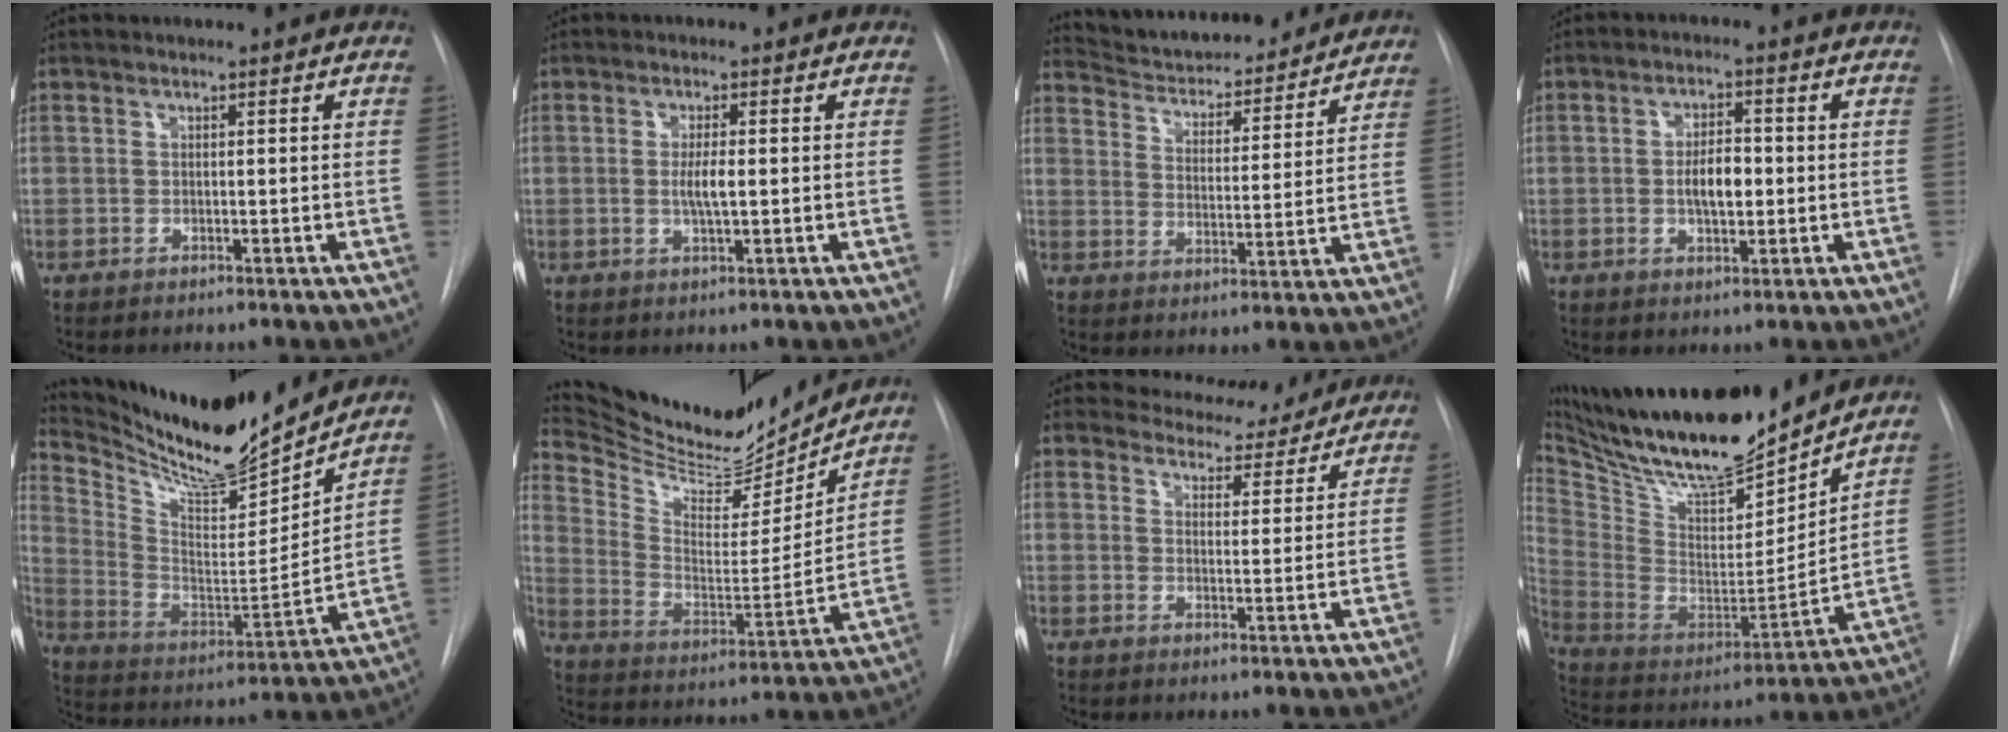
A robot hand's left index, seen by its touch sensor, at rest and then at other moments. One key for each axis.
{"total": 3.1, "fx": -0.2, "fy": 0.4, "fz": 3.0, "tx": -0.057, "ty": -0.005, "tz": -0.003}
{"total": 18.6, "fx": 17.4, "fy": 3.7, "fz": 5.3, "tx": -0.074, "ty": -0.003, "tz": 0.247}
{"total": 5.2, "fx": -0.5, "fy": 2.3, "fz": 4.6, "tx": -0.079, "ty": 0.003, "tz": -0.007}
{"total": 18.6, "fx": 17.3, "fy": 1.9, "fz": 6.6, "tx": -0.139, "ty": -0.040, "tz": 0.293}
{"total": 22.0, "fx": 20.2, "fy": 5.2, "fz": 6.9, "tx": -0.125, "ty": -0.028, "tz": 0.313}
{"total": 9.8, "fx": 9.3, "fy": 3.1, "fz": 0.8, "tx": 0.005, "ty": -0.011, "tz": 0.110}
{"total": 25.9, "fx": 22.4, "fy": 5.6, "fz": 11.8, "tx": -0.227, "ty": -0.019, "tz": 0.369}